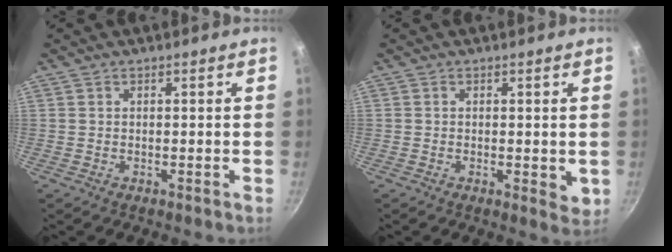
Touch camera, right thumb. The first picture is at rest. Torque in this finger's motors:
{"motor_torque": [-0.32, 0.23, -0.18, 0.03, -0.02]}